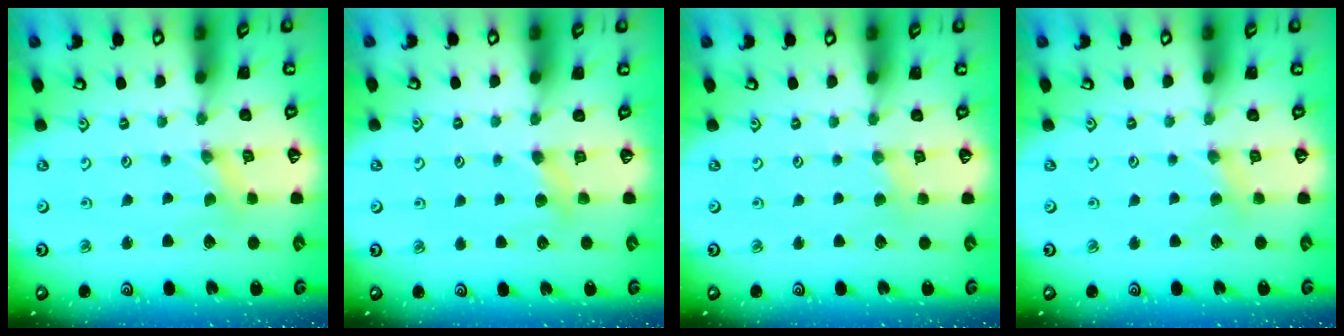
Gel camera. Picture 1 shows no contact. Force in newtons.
{"total": 3.1, "press": 3.1, "slide": 0.4}
{"total": 2.2, "press": 2.1, "slide": 0.4}
{"total": 2.6, "press": 2.6, "slide": 0.4}